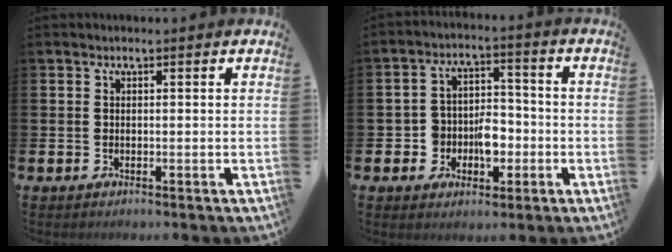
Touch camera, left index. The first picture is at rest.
{"total": 5.1, "force": [-1.6, 4.2, 2.4], "torque": [-0.042, 0.005, -0.037]}